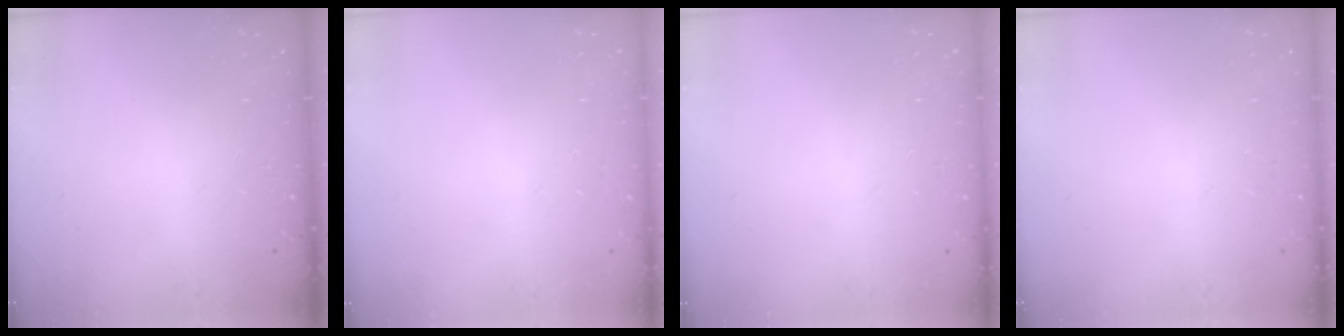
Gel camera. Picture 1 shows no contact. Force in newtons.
{"total": 0.0}
{"total": 0.0}
{"total": 0.0}